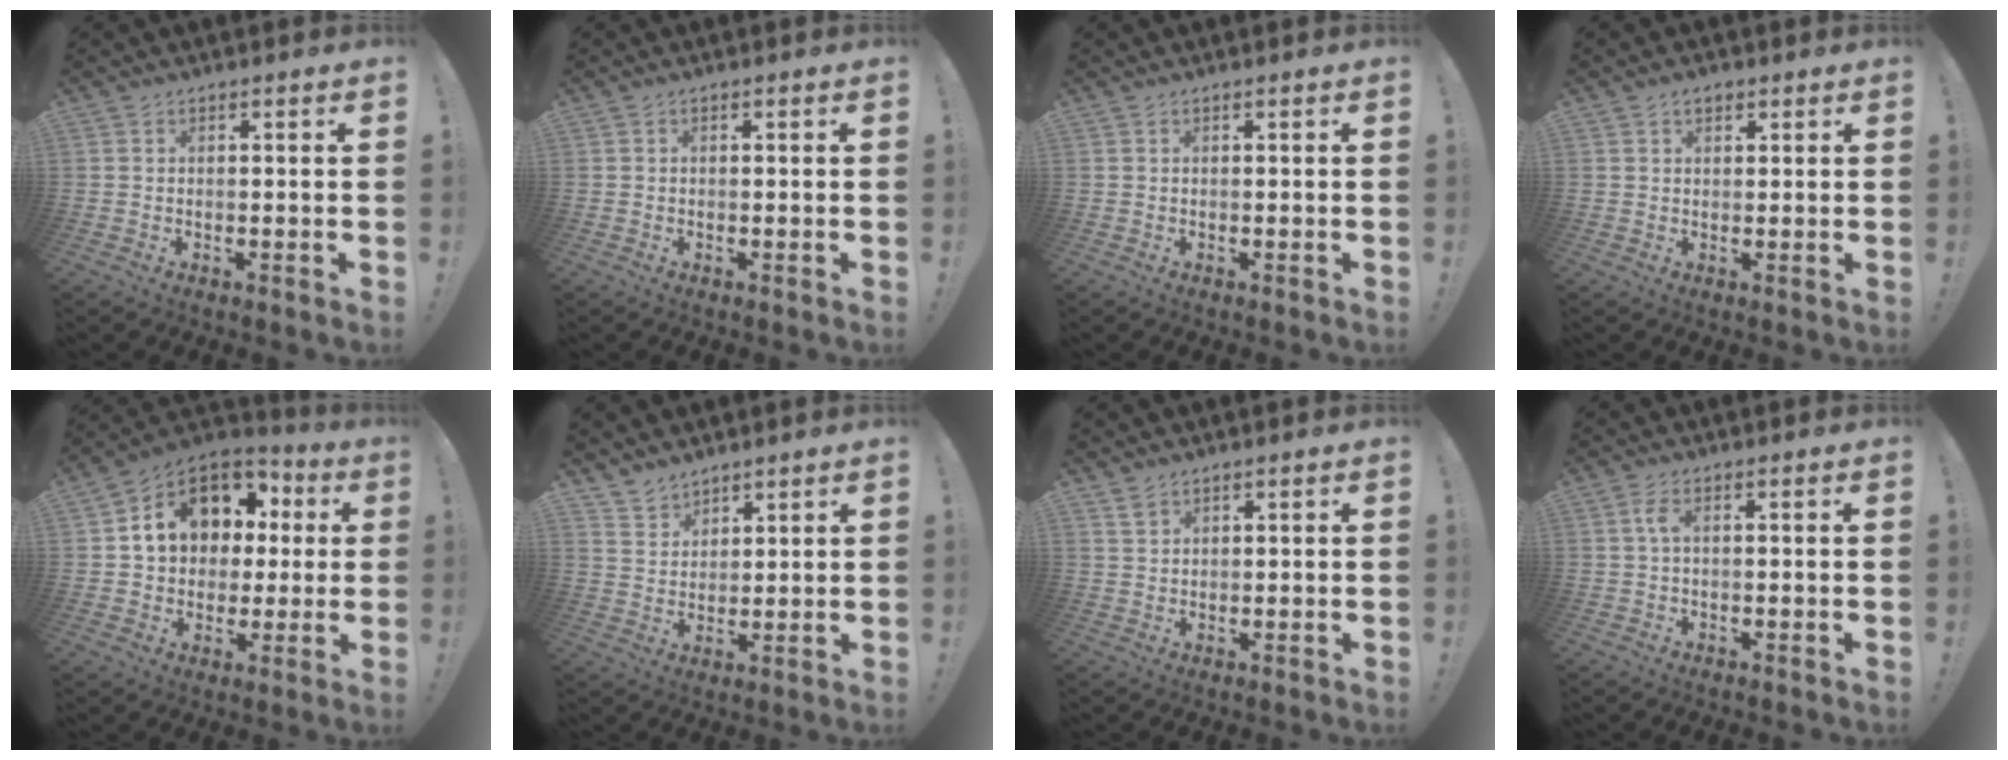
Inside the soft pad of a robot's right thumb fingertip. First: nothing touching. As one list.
[{"total": 0.0}, {"total": 0.0}, {"total": 2.4, "force": [1.4, 1.3, 1.4], "torque": [-0.017, -0.003, 0.024]}, {"total": 14.8, "force": [4.8, 11.8, 7.5], "torque": [-0.116, -0.017, 0.103]}, {"total": 5.4, "force": [4.7, 2.7, 0.4], "torque": [-0.009, -0.037, 0.091]}, {"total": 2.0, "force": [1.6, 1.0, 0.7], "torque": [-0.007, -0.010, 0.030]}, {"total": 3.0, "force": [0.2, 0.8, 2.9], "torque": [-0.055, 0.005, 0.004]}]